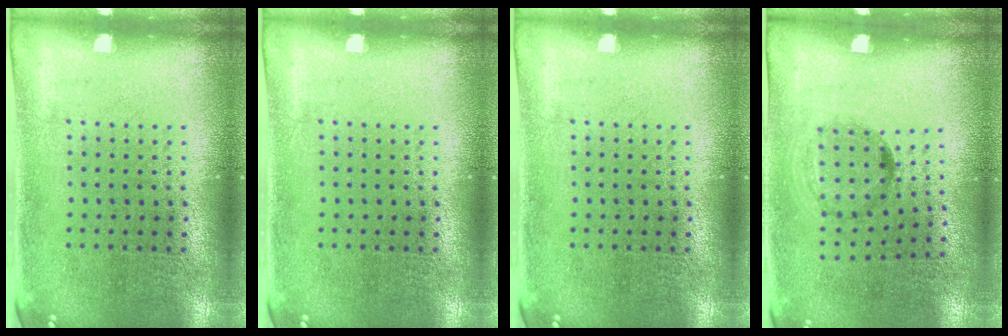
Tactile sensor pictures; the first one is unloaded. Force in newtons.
{"total": 0.0}
{"total": 0.0}
{"total": 1.2, "press": 0.7, "slide": 1.0}